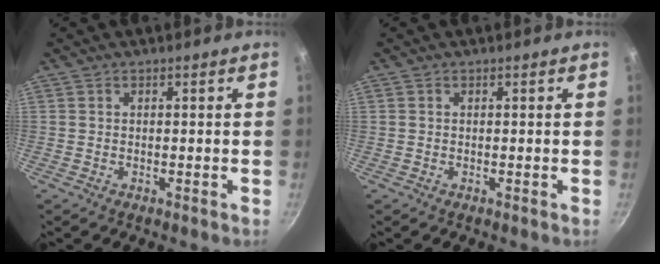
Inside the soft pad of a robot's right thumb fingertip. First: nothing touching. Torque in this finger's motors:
{"motor_torque": [-0.01, -0.15, -0.32, 0.15, -0.02]}